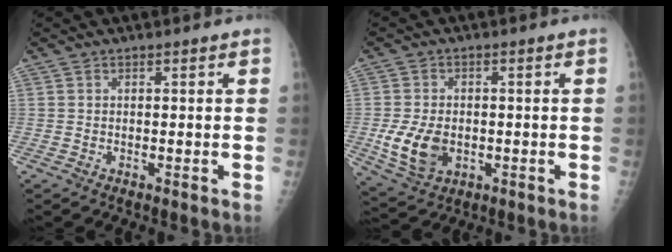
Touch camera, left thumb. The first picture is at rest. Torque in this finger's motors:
{"motor_torque": [-0.44, 1.04, 1.07, 0.16, 0.09]}